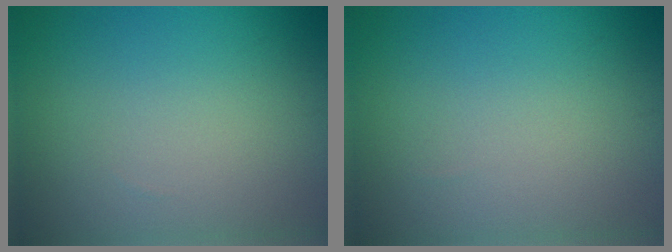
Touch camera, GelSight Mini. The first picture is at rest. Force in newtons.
{"total": 0.0}